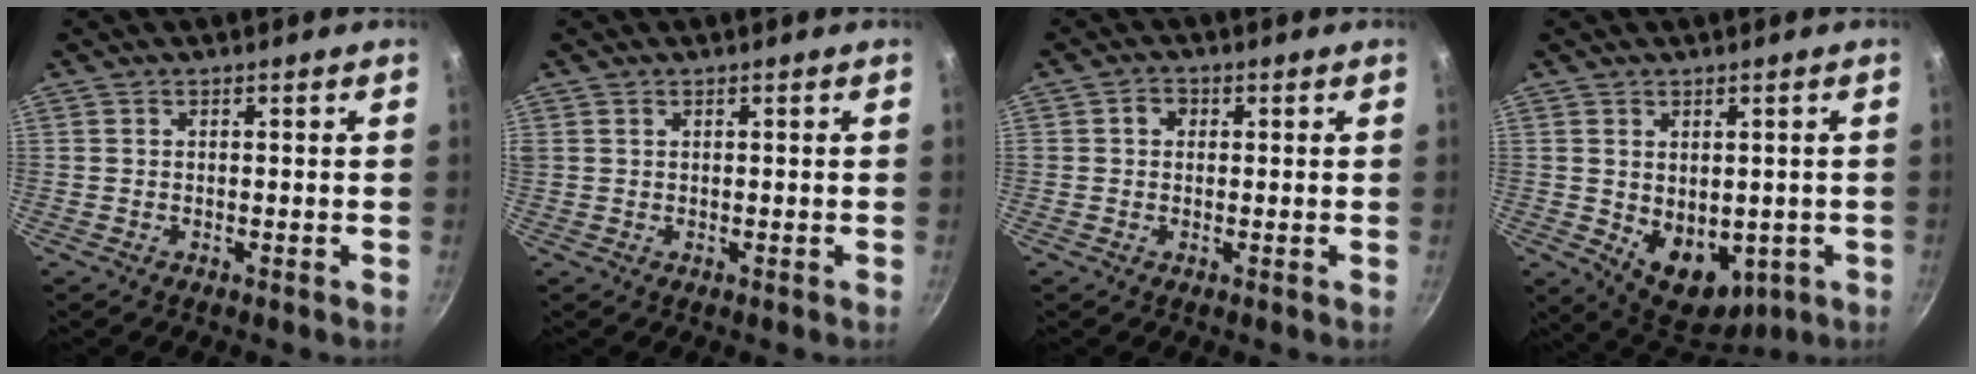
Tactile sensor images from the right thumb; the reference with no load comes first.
{"total": 0.5, "force": [0.3, 0.4, 0.2], "torque": [-0.004, 0.002, 0.006]}
{"total": 2.4, "force": [0.5, 2.1, 1.2], "torque": [-0.007, 0.004, 0.004]}
{"total": 10.5, "force": [-1.2, 7.4, 7.4], "torque": [-0.079, -0.018, 0.008]}